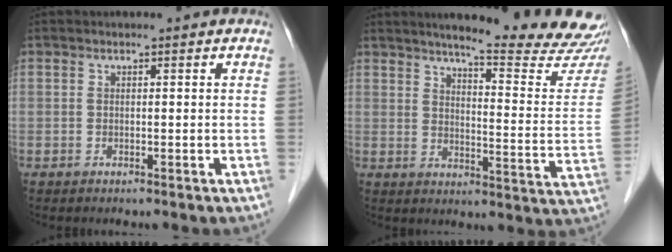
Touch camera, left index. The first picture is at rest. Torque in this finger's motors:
{"motor_torque": [1.07, -1.06, 0.43, 0.07]}